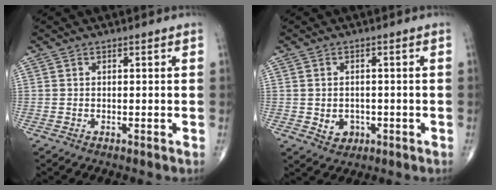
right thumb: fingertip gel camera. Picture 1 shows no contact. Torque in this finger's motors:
{"motor_torque": [-0.20, 0.24, -0.07, -0.08, 0.06]}